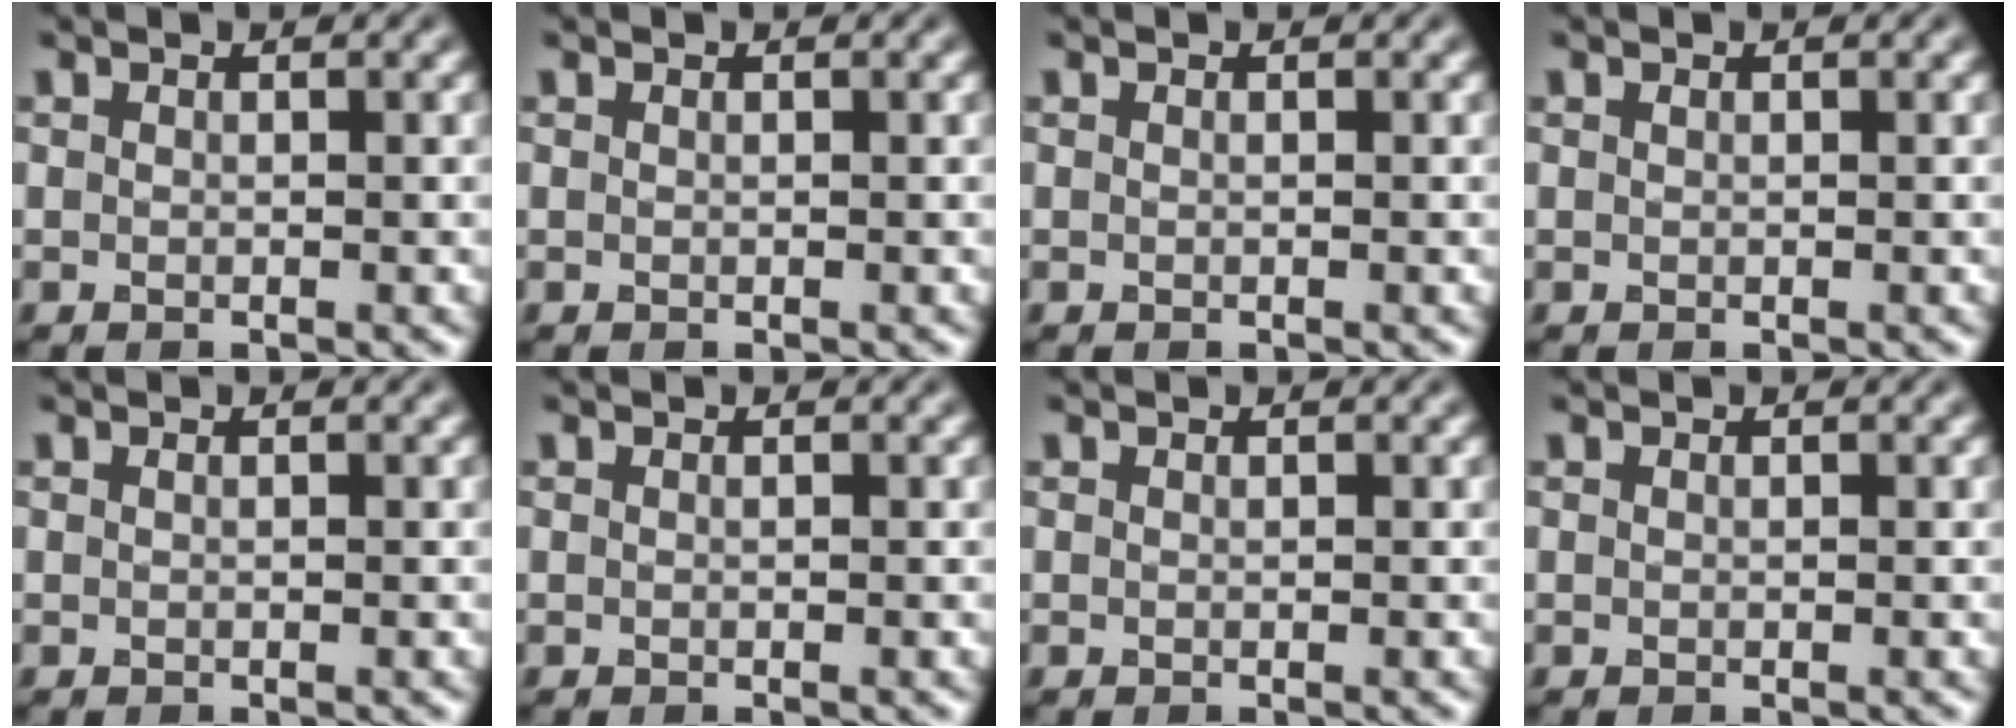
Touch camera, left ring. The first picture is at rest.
{"total": 0.0}
{"total": 0.0}
{"total": 0.0}
{"total": 0.0}
{"total": 0.0}
{"total": 0.0}
{"total": 0.0}